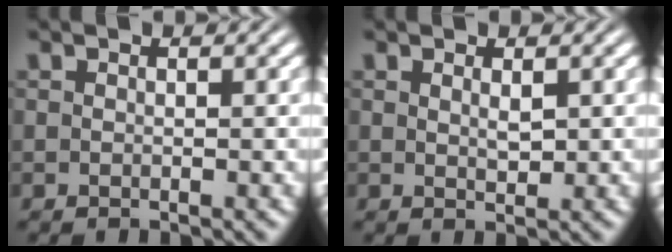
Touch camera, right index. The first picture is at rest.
{"total": 1.2, "force": [0.5, -0.9, 0.7], "torque": [-0.002, -0.007, 0.016]}